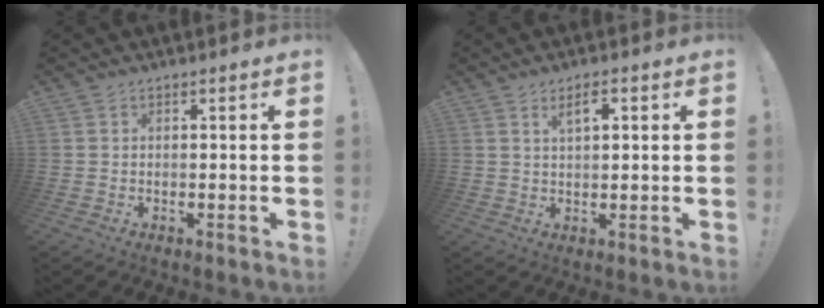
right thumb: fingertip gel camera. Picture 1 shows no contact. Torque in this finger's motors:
{"motor_torque": [-0.01, 0.02, 0.00, 0.11, 0.02]}